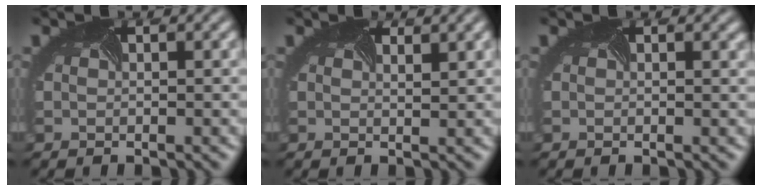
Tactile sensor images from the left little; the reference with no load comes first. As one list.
[{"total": 1.2, "force": [1.0, 0.4, 0.6], "torque": [0.010, 0.005, -0.008]}, {"total": 1.3, "force": [0.8, 0.6, 0.8], "torque": [-0.011, 0.006, 0.010]}]